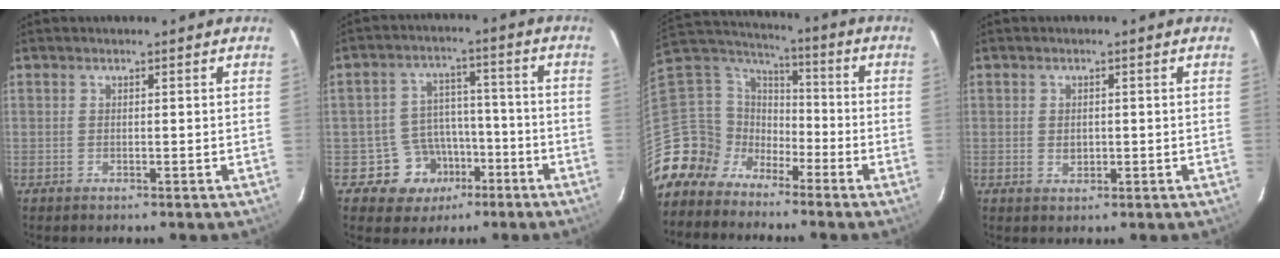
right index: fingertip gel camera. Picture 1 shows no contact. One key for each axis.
{"total": 8.8, "fx": -4.7, "fy": 7.3, "fz": 1.2, "tx": -0.037, "ty": 0.036, "tz": -0.058}
{"total": 12.7, "fx": -9.2, "fy": 8.6, "fz": 1.5, "tx": -0.065, "ty": 0.038, "tz": -0.189}
{"total": 1.8, "fx": -0.1, "fy": 1.5, "fz": 1.0, "tx": -0.015, "ty": 0.002, "tz": -0.002}